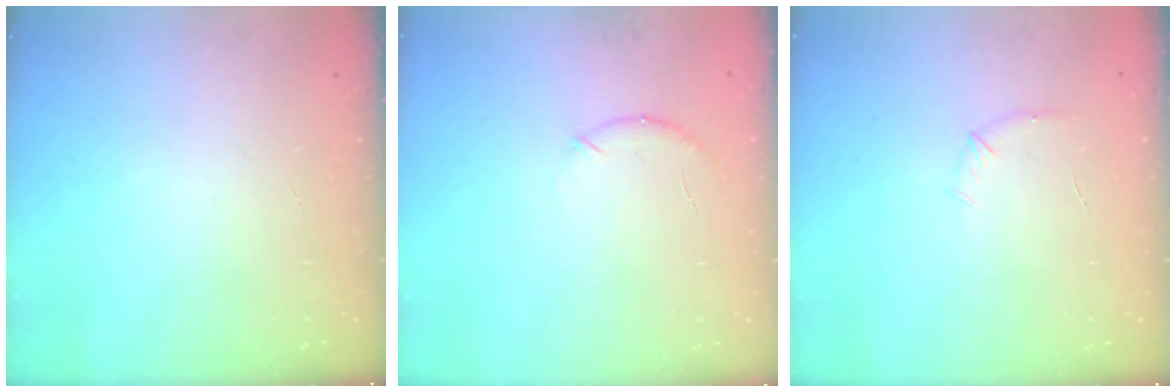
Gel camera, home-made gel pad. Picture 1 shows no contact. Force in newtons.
{"total": 5.7, "press": 5.6, "slide": 1.3}
{"total": 5.5, "press": 5.3, "slide": 1.5}